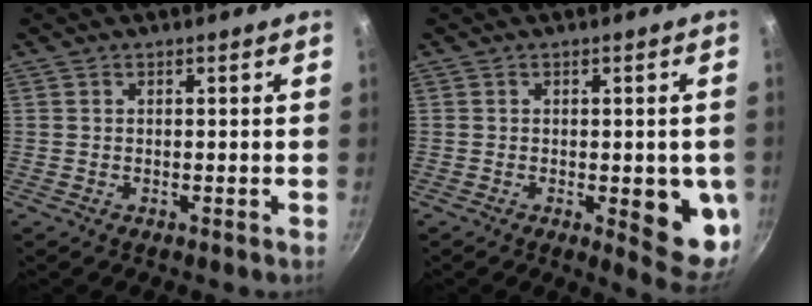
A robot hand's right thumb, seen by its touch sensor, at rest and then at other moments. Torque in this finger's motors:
{"motor_torque": [1.06, 1.24, 1.32, -0.01, 0.29]}